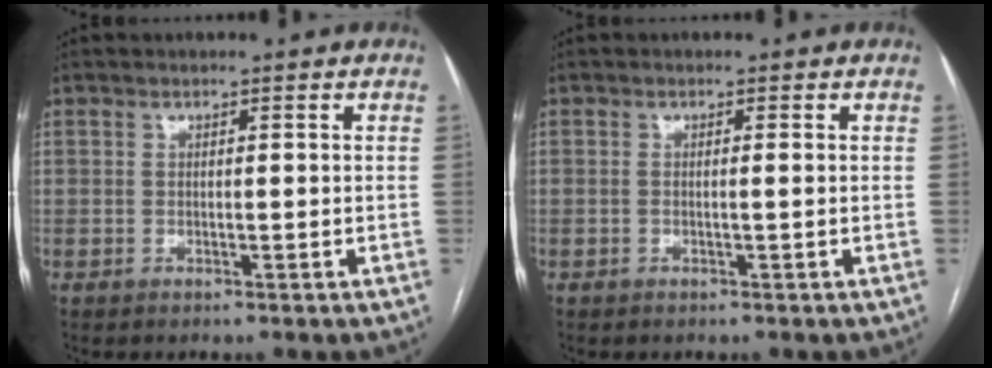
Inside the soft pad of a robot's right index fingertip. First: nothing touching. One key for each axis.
{"total": 0.6, "fx": -0.1, "fy": -0.2, "fz": 0.5, "tx": -0.010, "ty": 0.001, "tz": -0.004}